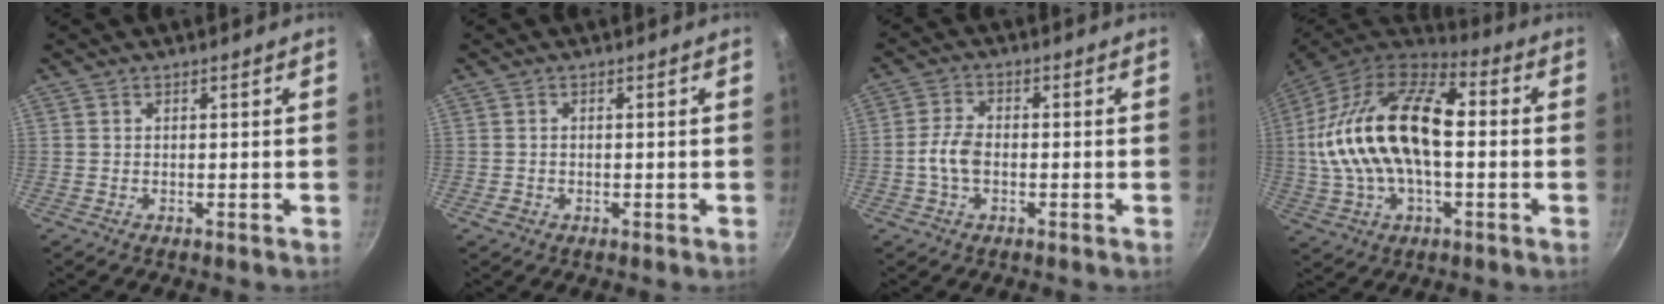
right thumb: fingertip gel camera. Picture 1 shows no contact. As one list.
[{"total": 1.3, "force": [-0.5, 1.1, 0.6], "torque": [-0.010, 0.001, -0.007]}, {"total": 5.2, "force": [-1.1, 3.2, 4.0], "torque": [-0.080, 0.019, -0.026]}, {"total": 23.8, "force": [0.6, 13.0, 19.9], "torque": [-0.366, 0.037, -0.001]}]